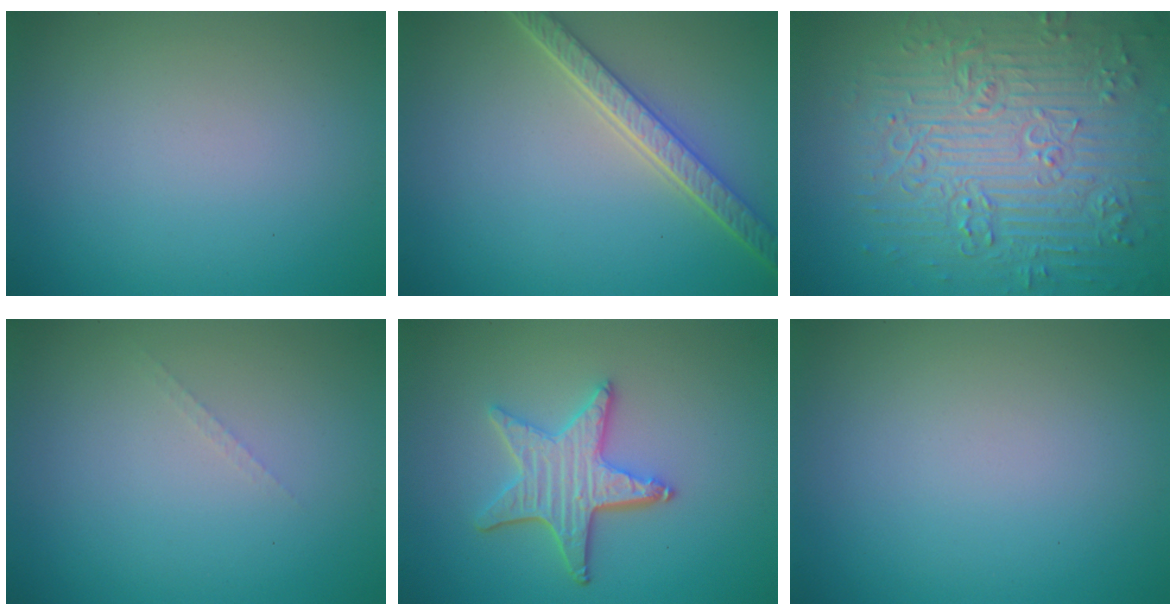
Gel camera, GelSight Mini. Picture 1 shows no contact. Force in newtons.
{"total": 4.1, "press": 3.4, "slide": 2.2}
{"total": 9.2, "press": 6.8, "slide": 6.2}
{"total": 0.6, "press": 0.6, "slide": 0.1}
{"total": 4.3, "press": 3.7, "slide": 2.3}
{"total": 0.0}